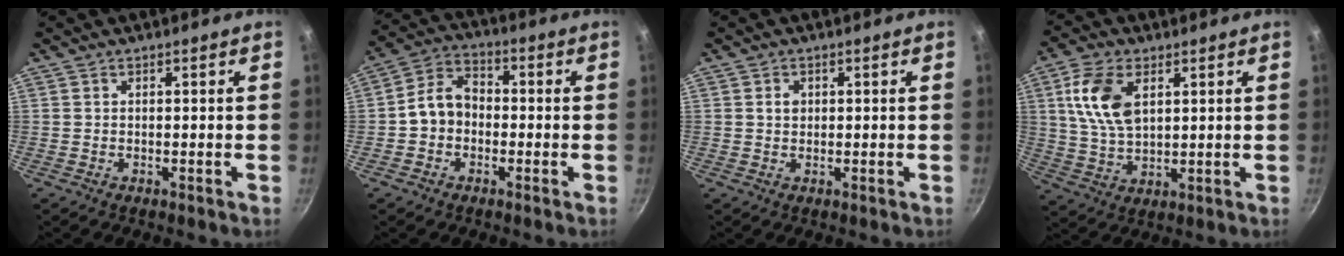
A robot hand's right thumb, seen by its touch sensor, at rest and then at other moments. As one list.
[{"total": 7.7, "force": [-1.1, 6.0, 4.6], "torque": [-0.059, 0.031, -0.036]}, {"total": 1.8, "force": [0.4, 1.5, 0.9], "torque": [-0.008, 0.004, 0.005]}, {"total": 11.0, "force": [3.5, 6.3, 8.3], "torque": [-0.154, -0.011, 0.070]}]